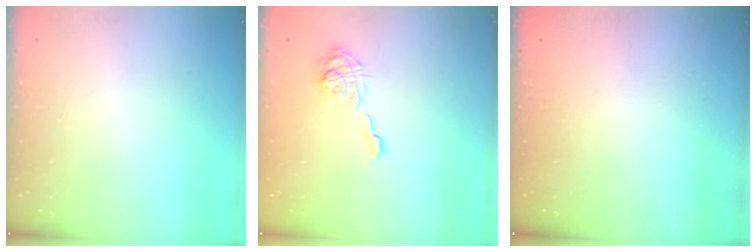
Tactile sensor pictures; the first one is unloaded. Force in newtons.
{"total": 11.4, "press": 11.4, "slide": 0.1}
{"total": 2.4, "press": 2.3, "slide": 0.8}